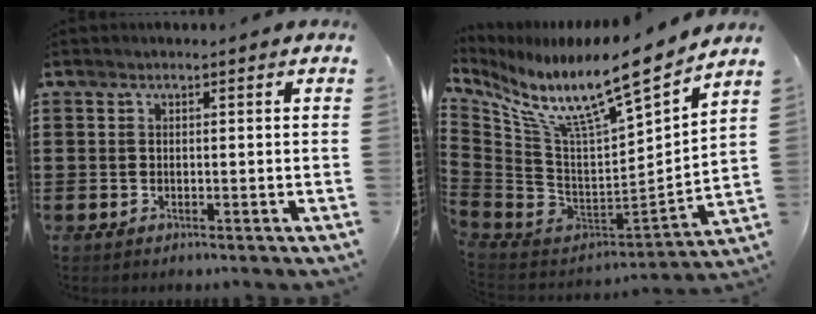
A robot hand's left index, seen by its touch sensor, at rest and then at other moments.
{"total": 11.6, "force": [8.5, 1.0, 7.8], "torque": [-0.160, -0.076, 0.132]}